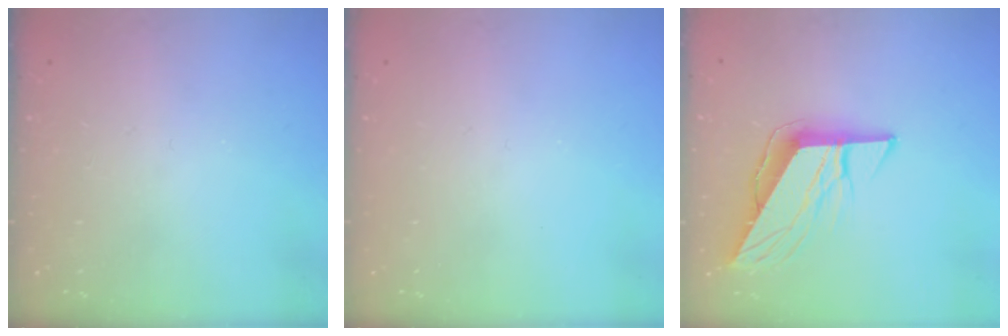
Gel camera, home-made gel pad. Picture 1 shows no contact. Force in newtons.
{"total": 0.0}
{"total": 9.9, "press": 9.9, "slide": 0.9}